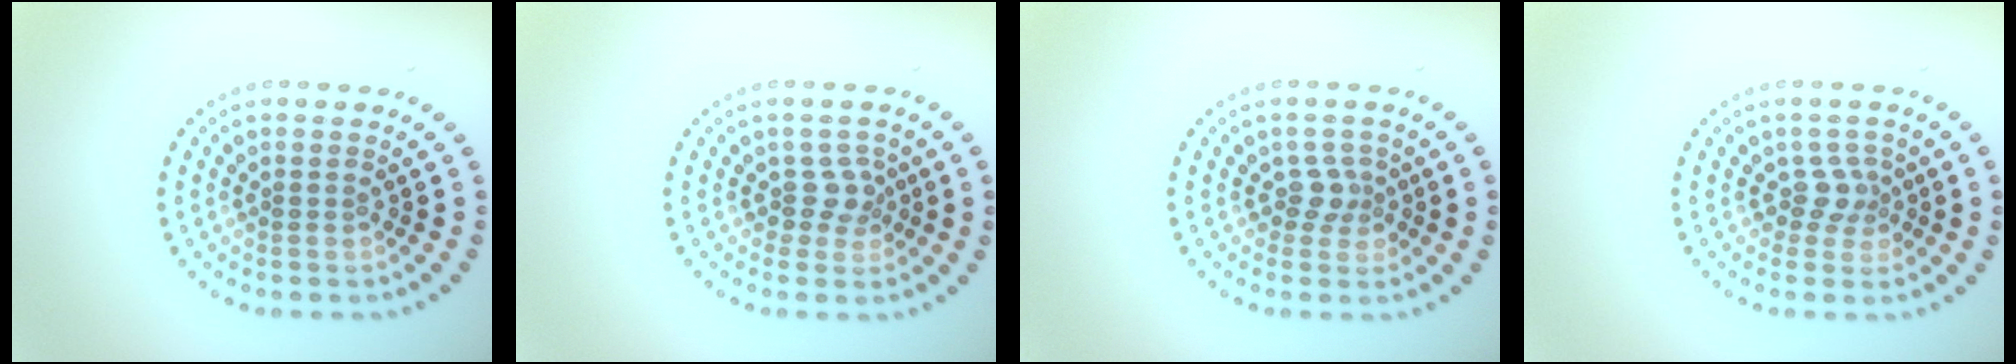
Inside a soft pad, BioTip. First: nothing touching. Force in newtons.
{"total": 2.0, "press": 1.4, "slide": 1.4}
{"total": 1.8, "press": 1.4, "slide": 1.2}
{"total": 1.9, "press": 1.3, "slide": 1.4}